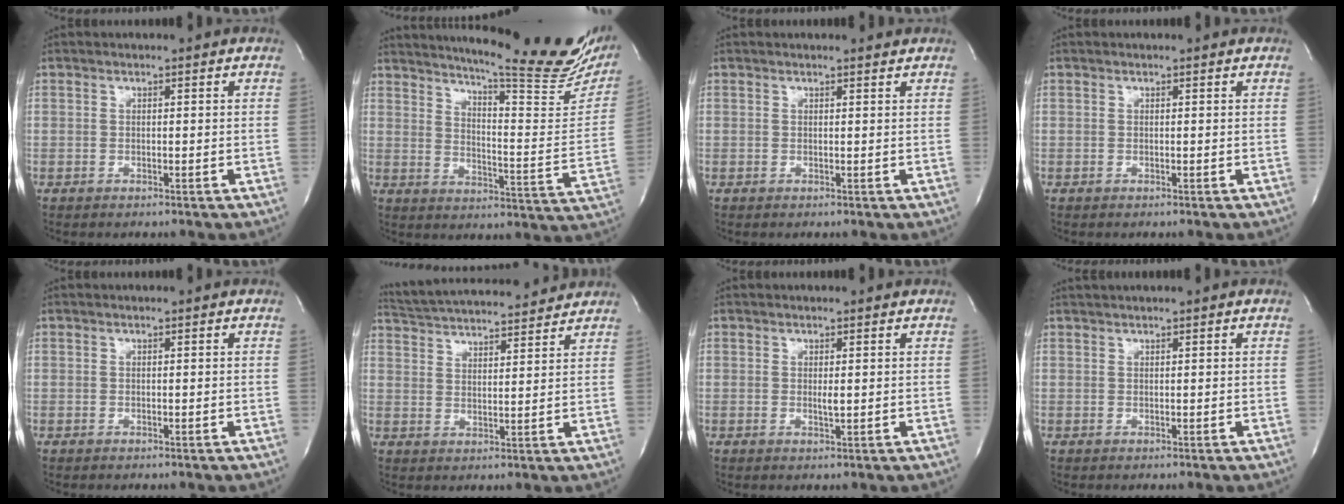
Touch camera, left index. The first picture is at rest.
{"total": 26.3, "force": [21.8, 2.7, 14.4], "torque": [-0.213, -0.084, 0.268]}
{"total": 0.9, "force": [0.9, -0.1, 0.0], "torque": [-0.008, -0.008, 0.007]}
{"total": 0.0}
{"total": 0.0}
{"total": 16.6, "force": [15.6, 1.9, 5.4], "torque": [-0.101, 0.027, 0.232]}
{"total": 1.0, "force": [-0.1, 0.1, 0.9], "torque": [-0.021, -0.008, -0.001]}
{"total": 1.4, "force": [1.2, -0.2, 0.8], "torque": [-0.010, 0.015, 0.024]}